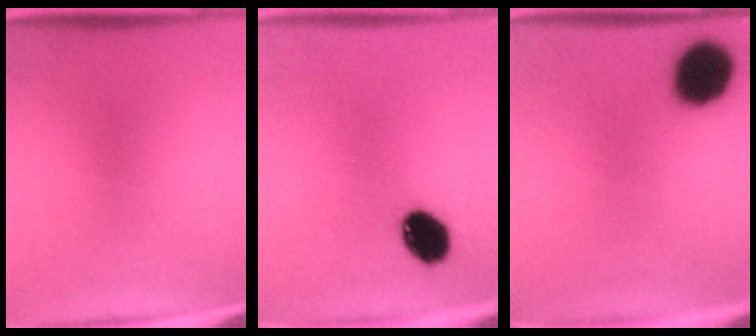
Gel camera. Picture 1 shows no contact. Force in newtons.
{"total": 9.0}
{"total": 14.8}